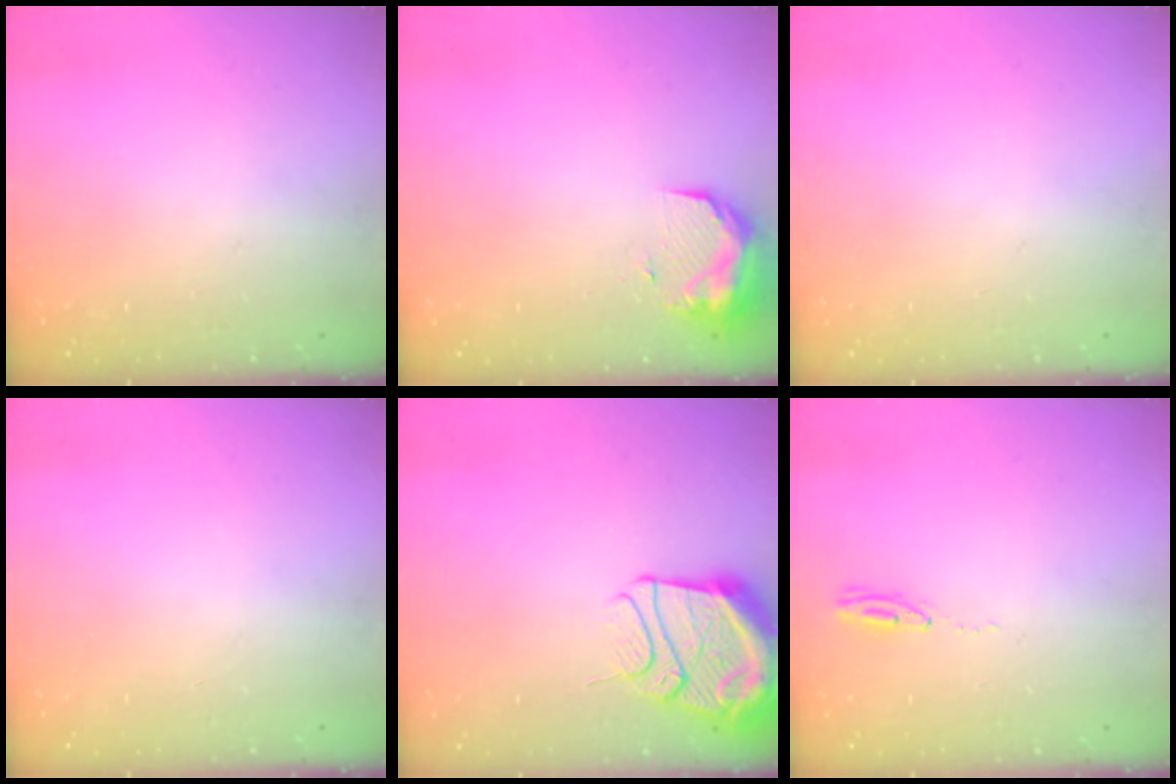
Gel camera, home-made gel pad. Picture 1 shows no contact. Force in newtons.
{"total": 9.7, "press": 9.6, "slide": 0.9}
{"total": 1.0, "press": 0.0, "slide": 1.0}
{"total": 0.0}
{"total": 14.8, "press": 14.7, "slide": 1.7}
{"total": 3.8, "press": 3.7, "slide": 1.1}